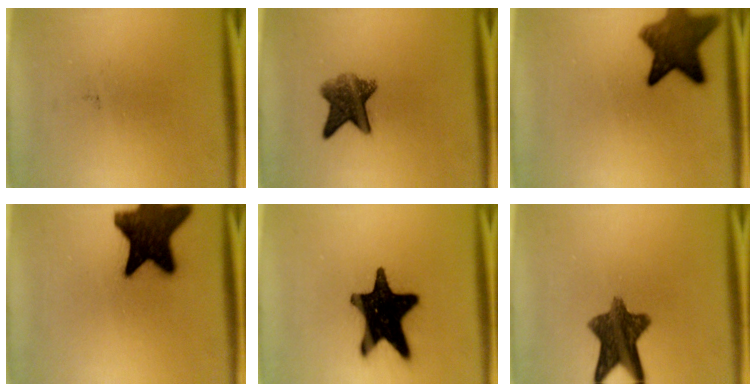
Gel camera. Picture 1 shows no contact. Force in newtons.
{"total": 7.0}
{"total": 9.8}
{"total": 17.5}
{"total": 20.1}
{"total": 9.8}